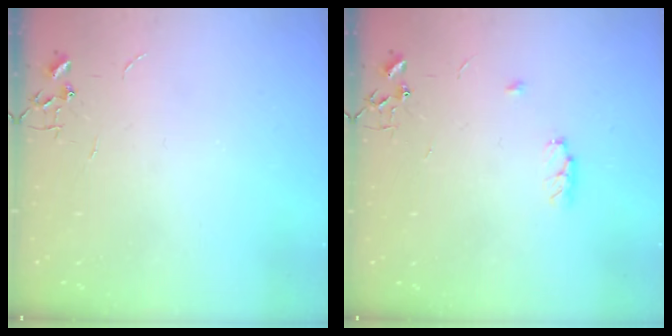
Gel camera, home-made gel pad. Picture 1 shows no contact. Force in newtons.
{"total": 5.2, "press": 5.0, "slide": 1.4}